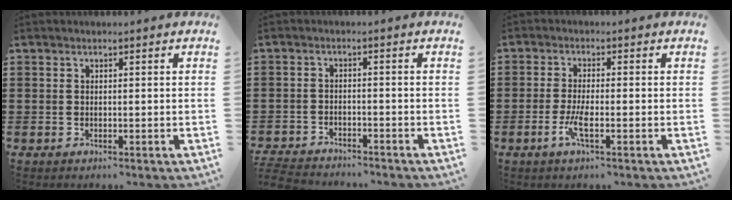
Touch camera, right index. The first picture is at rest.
{"total": 3.5, "force": [-3.5, 0.2, 0.2], "torque": [-0.016, -0.006, -0.075]}
{"total": 3.8, "force": [-1.6, 0.5, 3.4], "torque": [-0.076, -0.012, -0.033]}